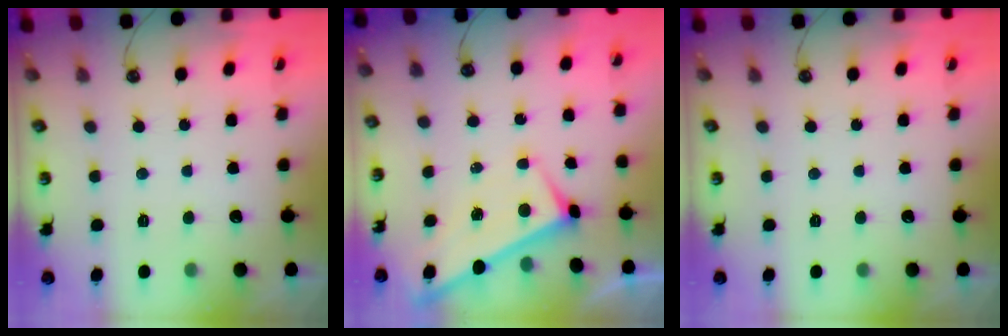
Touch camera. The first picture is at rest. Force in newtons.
{"total": 1.3, "press": 1.3, "slide": 0.5}
{"total": 0.0}